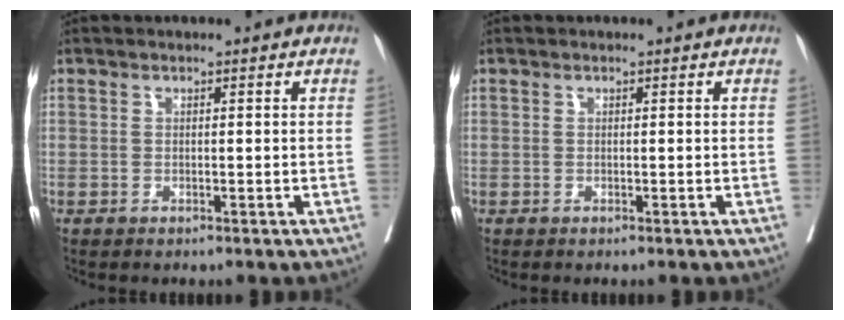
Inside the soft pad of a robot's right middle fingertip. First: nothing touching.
{"total": 0.0}